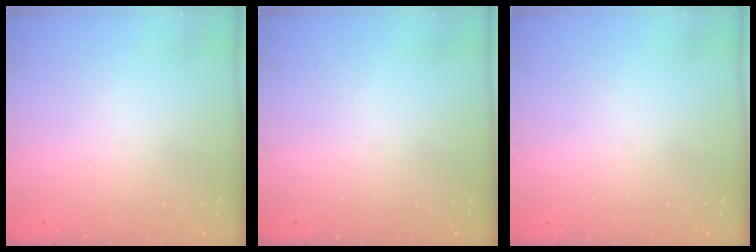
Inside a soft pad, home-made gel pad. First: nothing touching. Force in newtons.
{"total": 0.0}
{"total": 0.0}